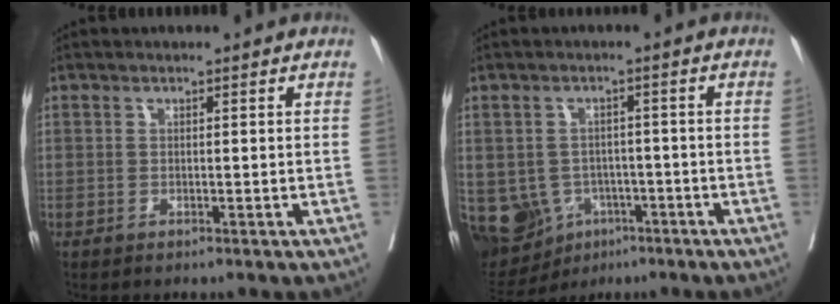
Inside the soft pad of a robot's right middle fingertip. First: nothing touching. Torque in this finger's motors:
{"motor_torque": [0.19, -0.16, 0.08, -0.01]}